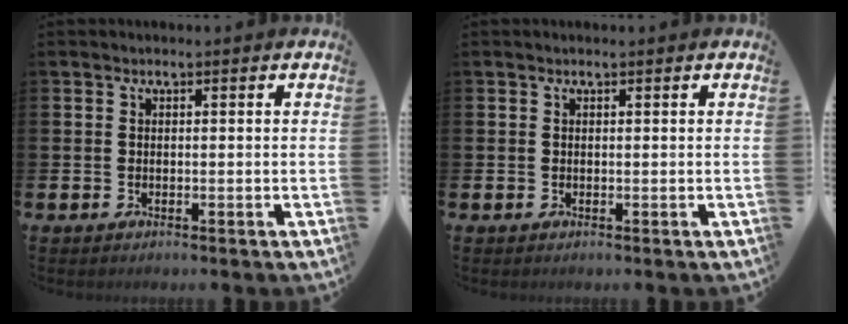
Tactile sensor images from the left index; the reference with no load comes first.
{"total": 0.0}